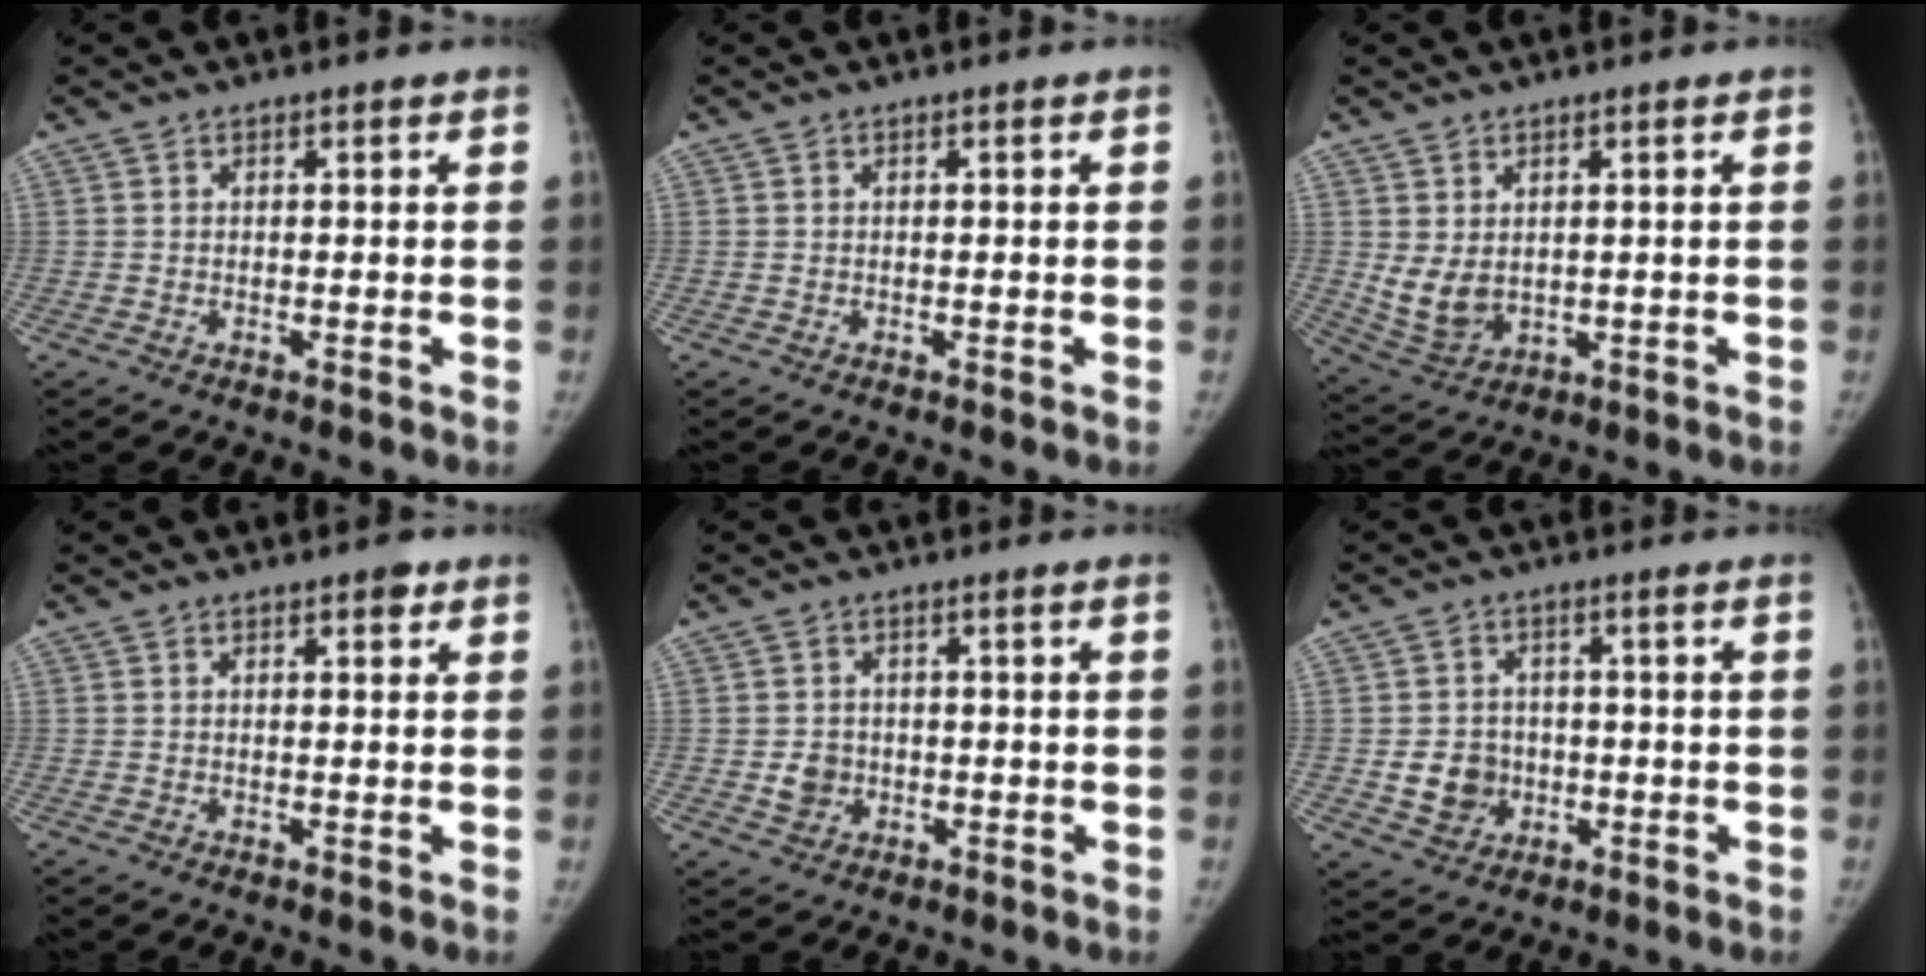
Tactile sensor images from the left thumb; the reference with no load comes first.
{"total": 0.0}
{"total": 6.4, "force": [0.7, 4.7, 4.3], "torque": [-0.066, -0.015, 0.034]}
{"total": 1.6, "force": [0.9, 0.8, 1.0], "torque": [-0.005, -0.001, 0.008]}
{"total": 3.2, "force": [-0.6, 2.9, 1.3], "torque": [-0.006, 0.006, -0.005]}
{"total": 6.2, "force": [-1.1, 5.6, 2.5], "torque": [-0.015, 0.011, -0.011]}